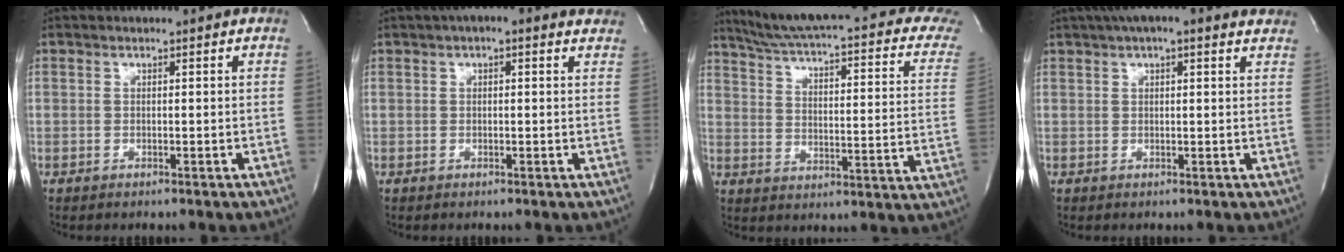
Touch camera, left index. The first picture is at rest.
{"total": 5.8, "force": [4.1, 1.9, 3.5], "torque": [-0.046, 0.025, 0.043]}
{"total": 22.0, "force": [18.5, 1.8, 11.8], "torque": [-0.172, -0.051, 0.222]}
{"total": 10.0, "force": [7.7, 2.5, 5.9], "torque": [-0.089, 0.039, 0.099]}